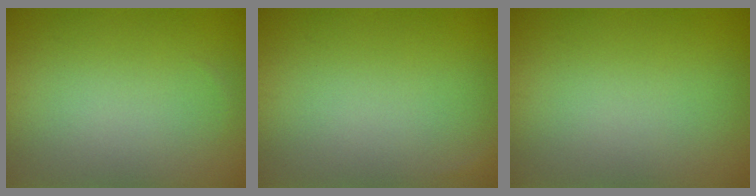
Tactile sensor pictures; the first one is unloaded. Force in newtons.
{"total": 0.0}
{"total": 0.0}